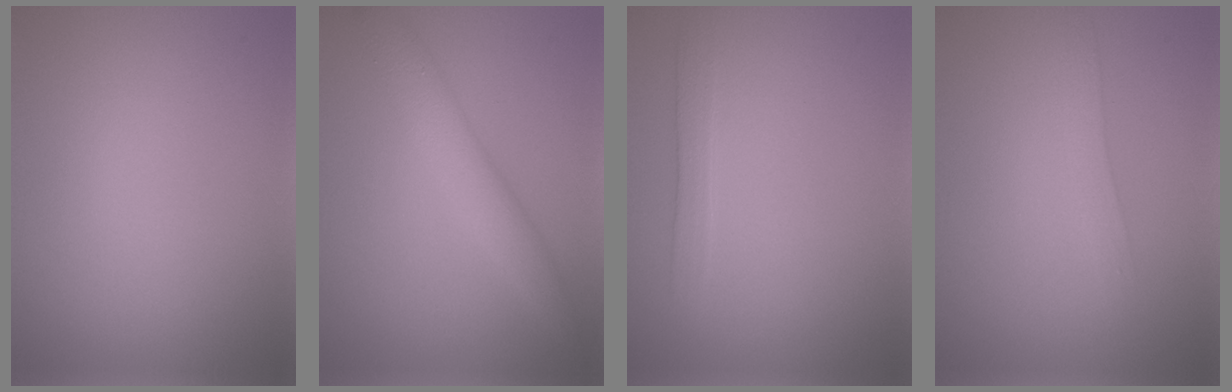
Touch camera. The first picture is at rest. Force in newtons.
{"total": 3.7, "press": 3.7, "slide": 0.1}
{"total": 1.7, "press": 1.7, "slide": 0.0}
{"total": 1.3, "press": 1.3, "slide": 0.1}